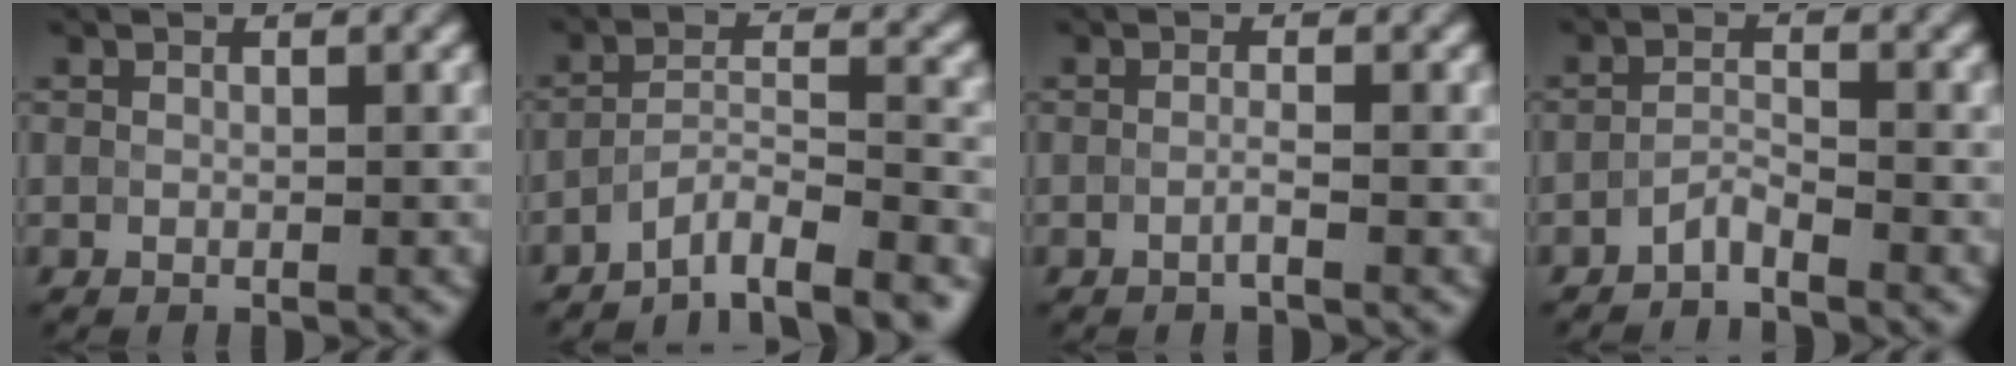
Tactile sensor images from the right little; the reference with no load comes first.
{"total": 6.7, "force": [-5.3, 1.6, 3.7], "torque": [-0.051, 0.001, -0.090]}
{"total": 1.0, "force": [-0.4, 0.2, 0.9], "torque": [-0.015, -0.001, -0.011]}
{"total": 1.7, "force": [-1.5, 0.2, 0.7], "torque": [-0.015, 0.005, -0.032]}